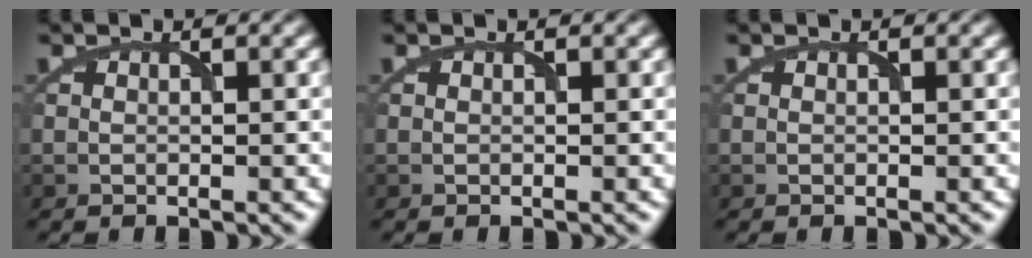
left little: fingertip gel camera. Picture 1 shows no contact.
{"total": 0.0}
{"total": 0.0}